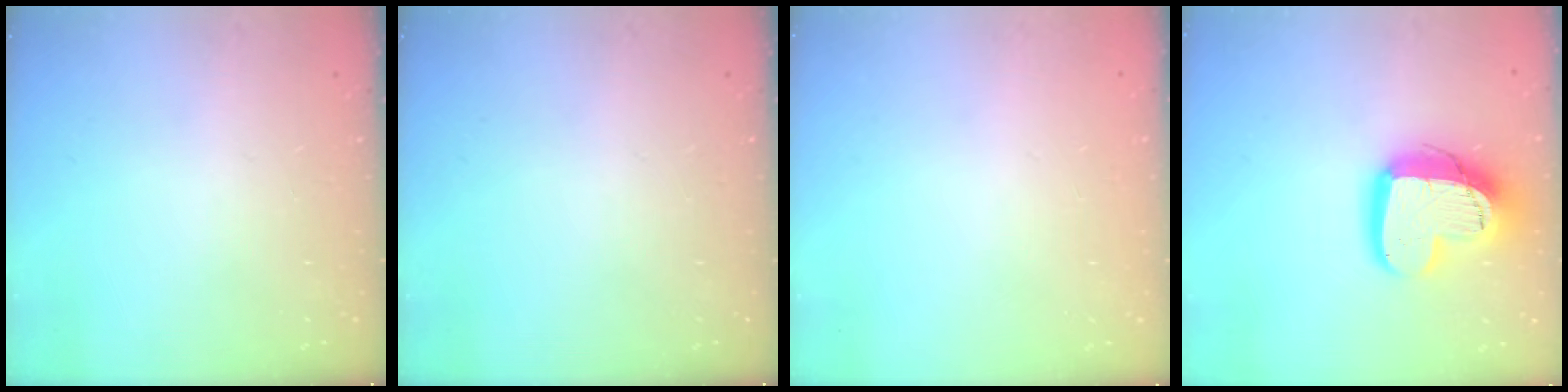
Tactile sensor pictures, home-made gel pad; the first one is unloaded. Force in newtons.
{"total": 0.0}
{"total": 0.0}
{"total": 16.8, "press": 16.7, "slide": 1.5}